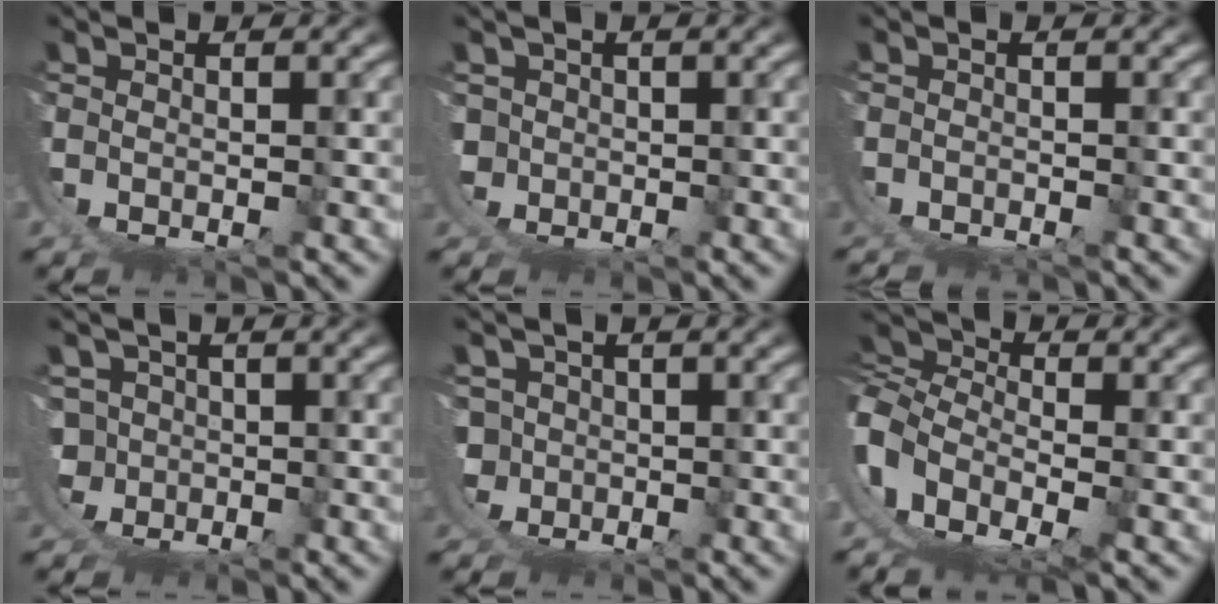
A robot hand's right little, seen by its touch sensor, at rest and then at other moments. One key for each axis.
{"total": 3.7, "fx": -0.9, "fy": 3.4, "fz": 1.2, "tx": -0.045, "ty": -0.031, "tz": -0.009}
{"total": 2.4, "fx": -2.0, "fy": 1.3, "fz": 0.3, "tx": -0.012, "ty": -0.008, "tz": -0.033}
{"total": 7.9, "fx": -1.2, "fy": 7.3, "fz": 2.7, "tx": -0.081, "ty": -0.035, "tz": -0.018}
{"total": 7.0, "fx": -1.2, "fy": 6.5, "fz": 2.4, "tx": -0.073, "ty": -0.034, "tz": -0.018}
{"total": 10.5, "fx": -0.6, "fy": 8.3, "fz": 6.4, "tx": -0.156, "ty": -0.026, "tz": -0.020}